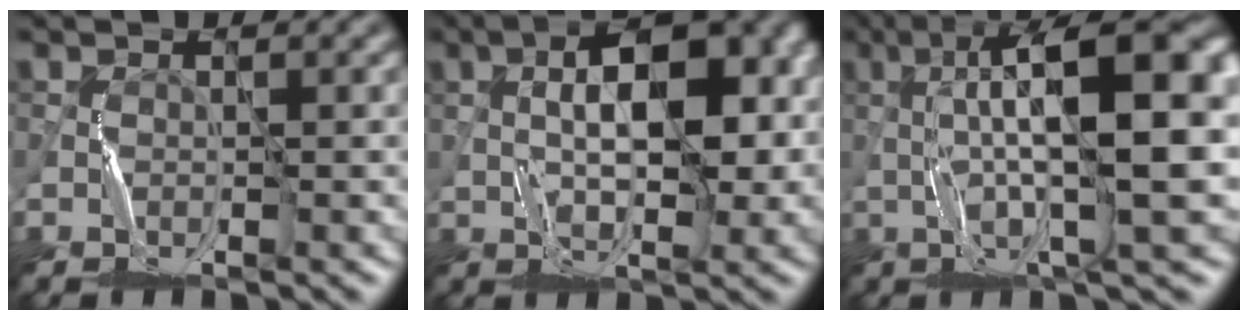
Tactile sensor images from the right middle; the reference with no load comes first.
{"total": 9.2, "force": [1.2, 3.7, 8.3], "torque": [-0.119, 0.018, 0.017]}
{"total": 15.0, "force": [1.7, 3.7, 14.4], "torque": [-0.222, 0.023, 0.036]}